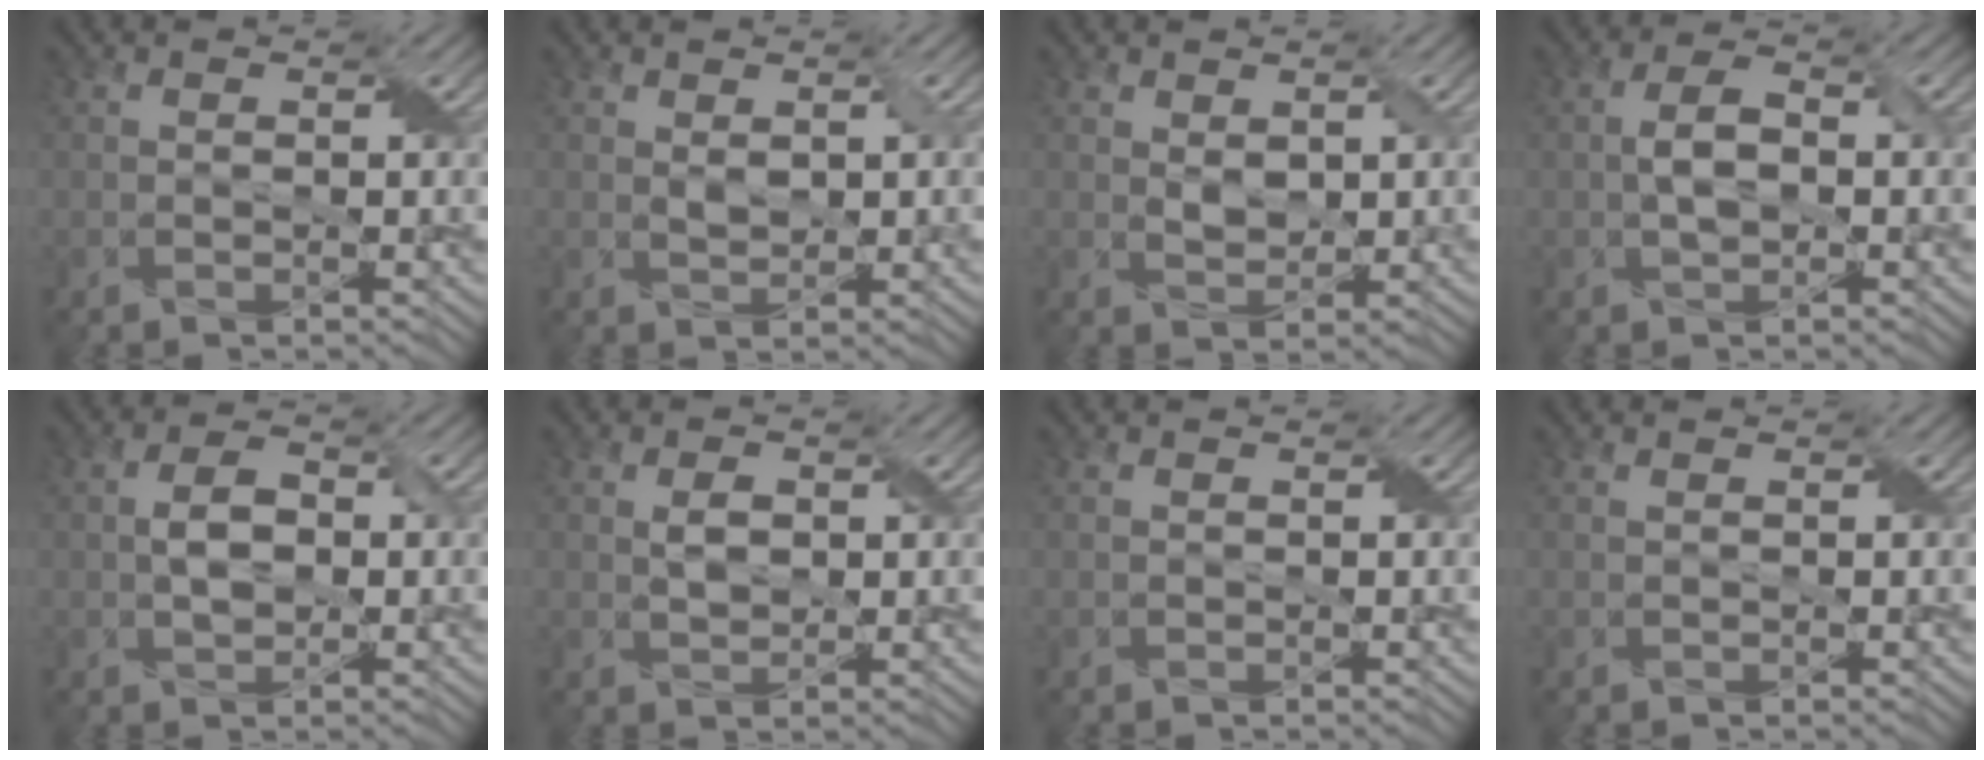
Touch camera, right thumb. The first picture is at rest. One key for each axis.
{"total": 1.9, "fx": 0.5, "fy": 1.0, "fz": 1.6, "tx": -0.033, "ty": -0.001, "tz": 0.014}
{"total": 2.0, "fx": 0.7, "fy": 1.3, "fz": 1.3, "tx": -0.030, "ty": -0.003, "tz": 0.017}
{"total": 3.8, "fx": -0.2, "fy": 2.0, "fz": 3.2, "tx": -0.069, "ty": 0.005, "tz": -0.004}
{"total": 3.6, "fx": 0.0, "fy": 2.2, "fz": 2.9, "tx": -0.063, "ty": 0.003, "tz": -0.002}
{"total": 2.3, "fx": 0.4, "fy": 1.4, "fz": 1.8, "tx": -0.039, "ty": 0.000, "tz": 0.009}
{"total": 0.0}
{"total": 0.0}